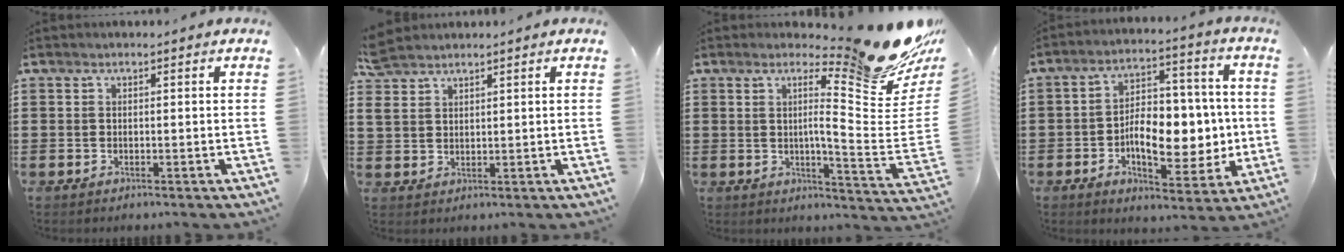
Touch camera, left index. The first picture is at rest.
{"total": 3.6, "force": [2.9, 1.9, 1.0], "torque": [-0.031, 0.005, 0.056]}
{"total": 13.1, "force": [9.1, 1.4, 9.3], "torque": [-0.142, -0.089, 0.139]}
{"total": 10.1, "force": [-1.6, 5.8, 8.2], "torque": [-0.123, 0.005, -0.031]}